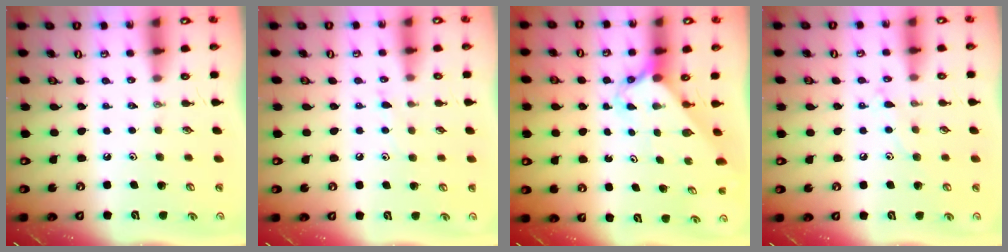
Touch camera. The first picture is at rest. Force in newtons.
{"total": 4.8, "press": 4.8, "slide": 0.5}
{"total": 3.3, "press": 3.3, "slide": 0.2}
{"total": 7.1, "press": 7.0, "slide": 0.6}